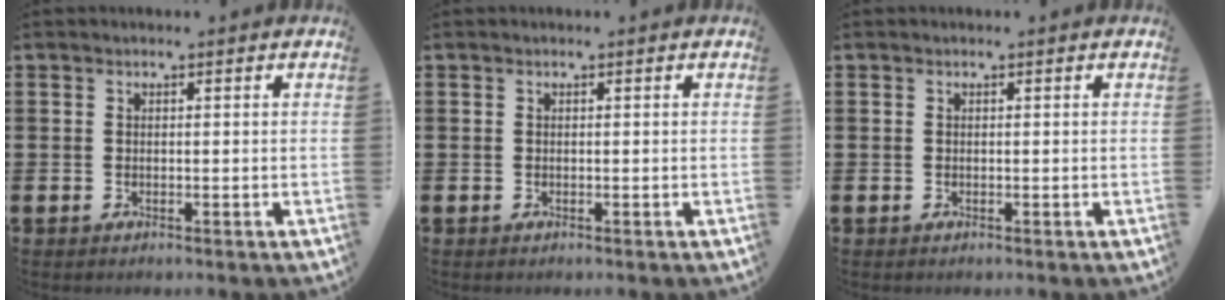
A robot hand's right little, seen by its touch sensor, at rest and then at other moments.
{"total": 0.0}
{"total": 0.0}